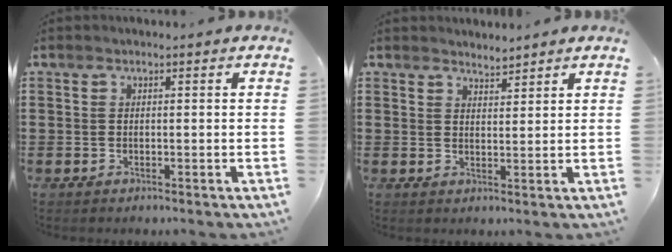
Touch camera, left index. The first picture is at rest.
{"total": 2.4, "force": [2.4, 0.3, -0.1], "torque": [-0.004, -0.002, 0.046]}